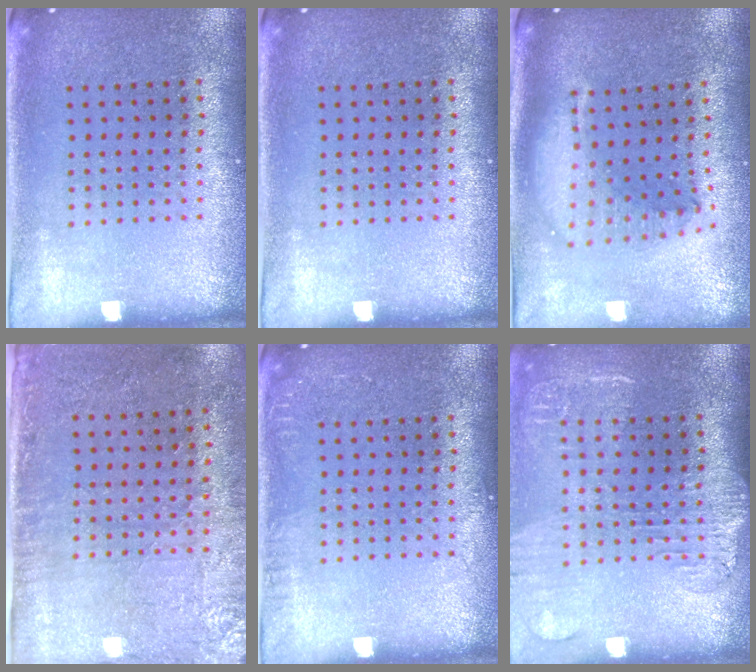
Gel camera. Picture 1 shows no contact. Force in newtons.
{"total": 0.0}
{"total": 2.1, "press": 1.7, "slide": 1.3}
{"total": 2.9, "press": 2.4, "slide": 1.6}
{"total": 0.8, "press": 0.8, "slide": 0.0}
{"total": 1.8, "press": 1.5, "slide": 0.9}